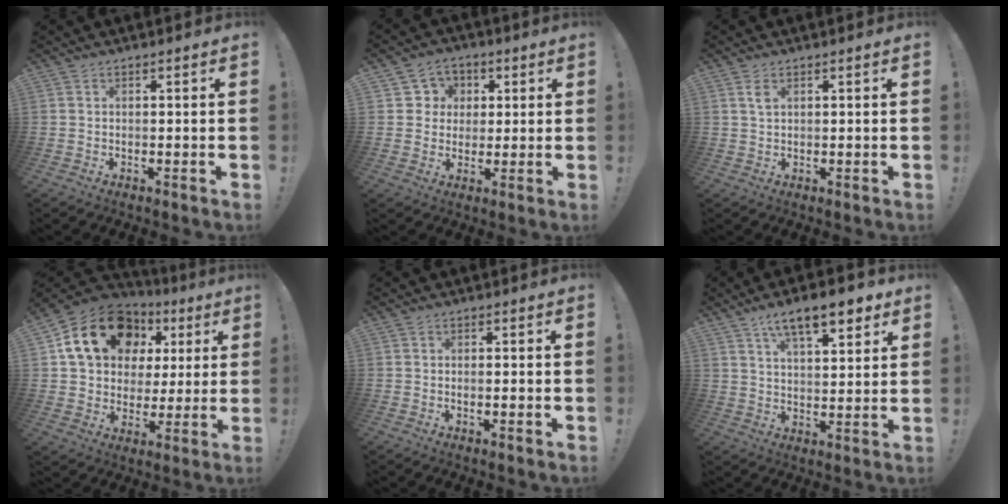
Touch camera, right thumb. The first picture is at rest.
{"total": 6.8, "force": [0.9, 6.7, 1.1], "torque": [-0.013, -0.003, 0.021]}
{"total": 2.2, "force": [1.0, 1.0, 1.7], "torque": [-0.032, -0.002, 0.017]}
{"total": 20.9, "force": [9.0, 14.9, 11.6], "torque": [-0.182, -0.023, 0.180]}
{"total": 1.2, "force": [-0.2, 0.1, 1.1], "torque": [-0.016, -0.001, -0.006]}
{"total": 12.3, "force": [7.4, 4.4, 8.8], "torque": [-0.133, -0.029, 0.124]}